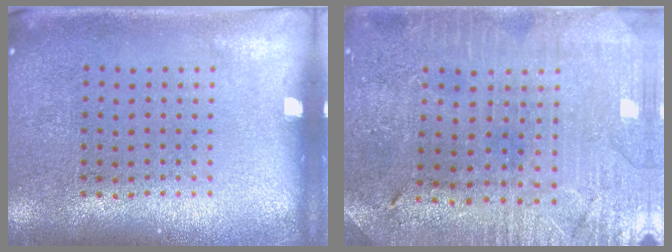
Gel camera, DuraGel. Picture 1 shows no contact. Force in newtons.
{"total": 1.0, "press": 0.9, "slide": 0.2}